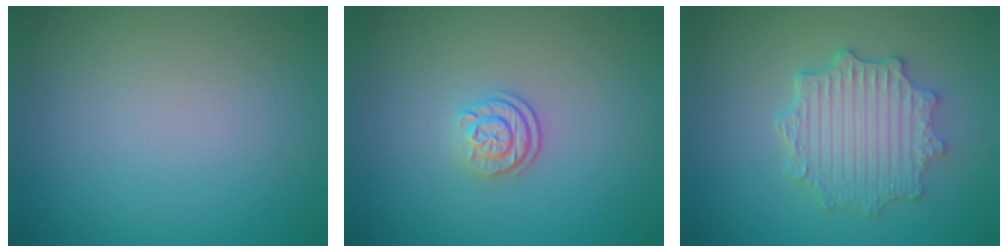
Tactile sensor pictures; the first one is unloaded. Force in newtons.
{"total": 2.2, "press": 1.7, "slide": 1.4}
{"total": 5.1, "press": 4.1, "slide": 3.0}